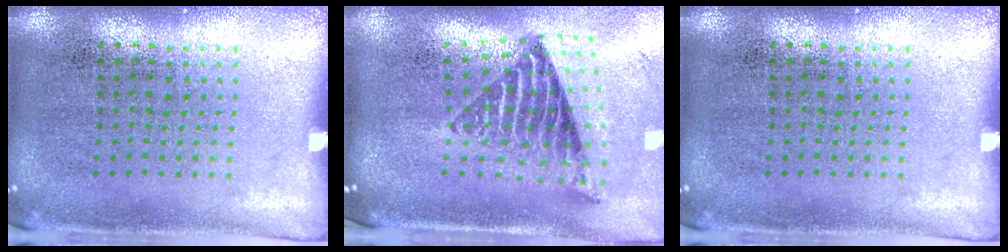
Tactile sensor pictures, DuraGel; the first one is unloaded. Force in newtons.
{"total": 1.9, "press": 1.5, "slide": 1.2}
{"total": 0.0}